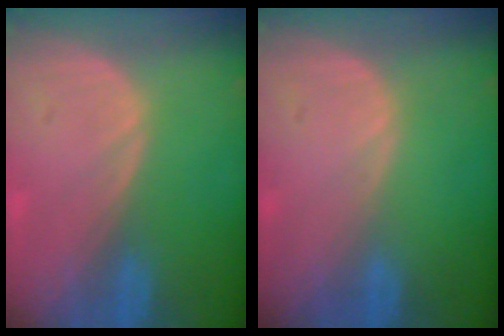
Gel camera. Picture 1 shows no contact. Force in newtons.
{"total": 0.0}